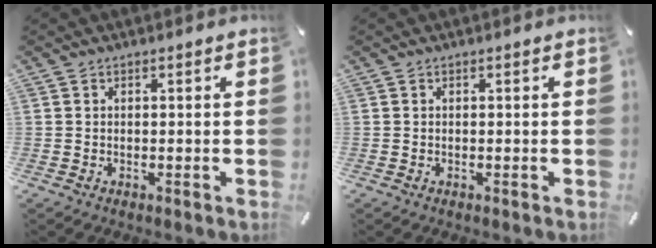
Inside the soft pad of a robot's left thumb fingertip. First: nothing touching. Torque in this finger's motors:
{"motor_torque": [0.00, 0.00, -0.01, -0.02, 0.00]}